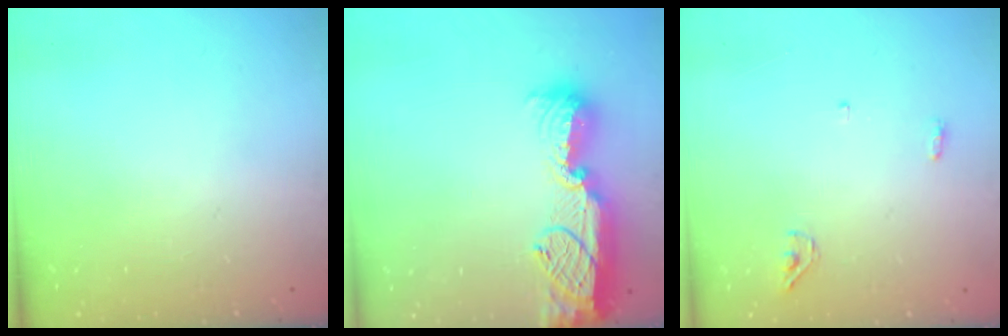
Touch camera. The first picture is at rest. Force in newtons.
{"total": 17.4, "press": 16.6, "slide": 5.5}
{"total": 3.4, "press": 3.3, "slide": 1.0}